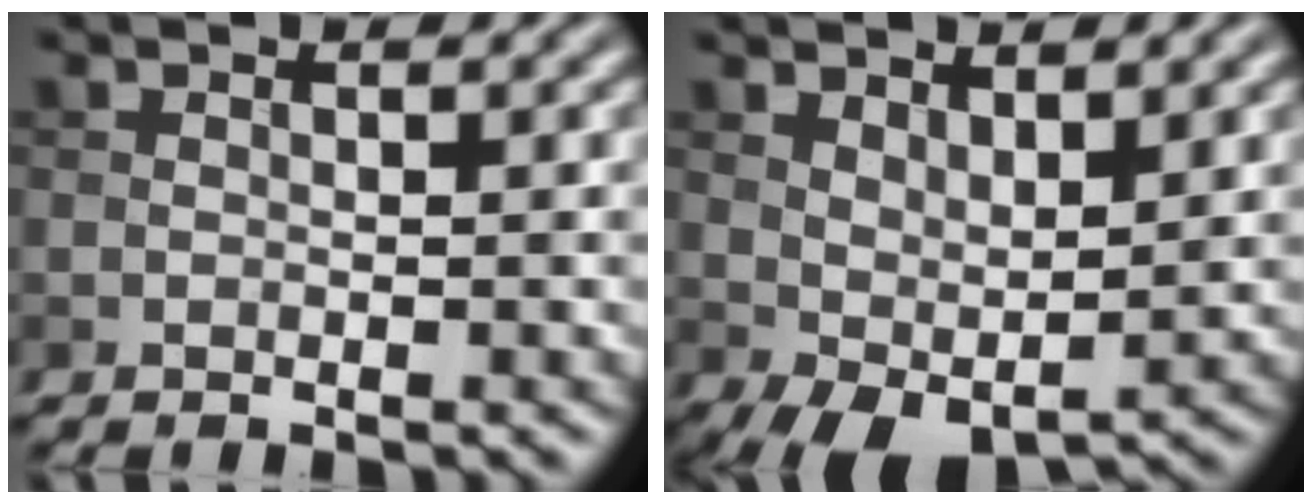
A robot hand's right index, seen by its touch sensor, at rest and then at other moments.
{"total": 4.4, "force": [1.0, 2.3, 3.6], "torque": [-0.071, -0.003, 0.021]}